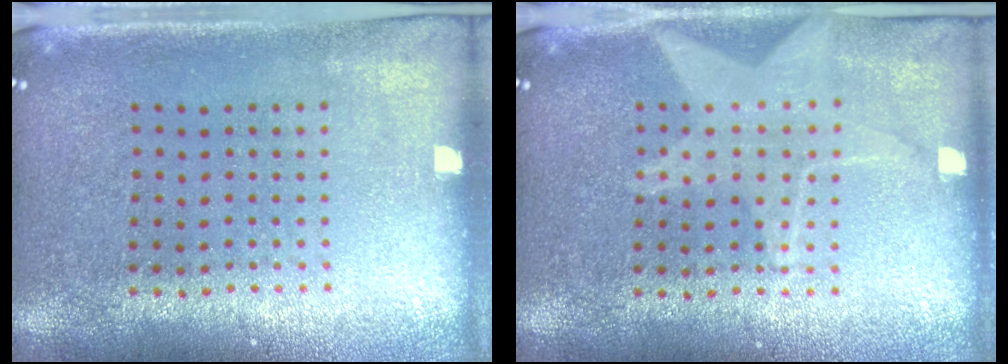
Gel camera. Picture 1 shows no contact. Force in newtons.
{"total": 2.5, "press": 2.5, "slide": 0.3}